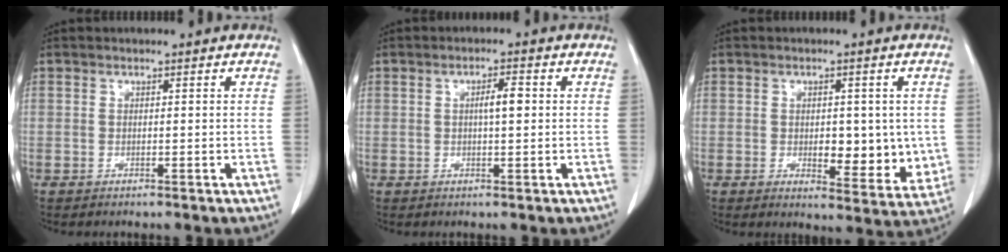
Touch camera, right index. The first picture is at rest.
{"total": 2.8, "force": [0.3, 0.5, 2.7], "torque": [-0.048, 0.002, 0.005]}
{"total": 9.1, "force": [-0.6, 4.3, 7.9], "torque": [-0.090, -0.012, 0.003]}